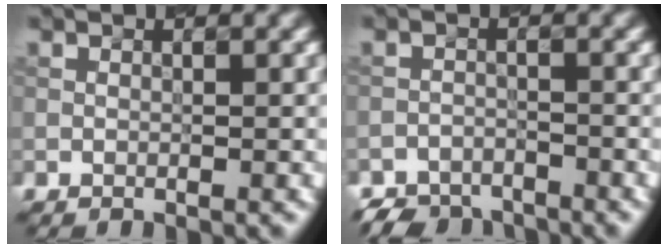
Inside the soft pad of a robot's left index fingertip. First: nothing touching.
{"total": 3.4, "force": [-3.2, 1.1, 0.3], "torque": [0.004, -0.001, -0.061]}